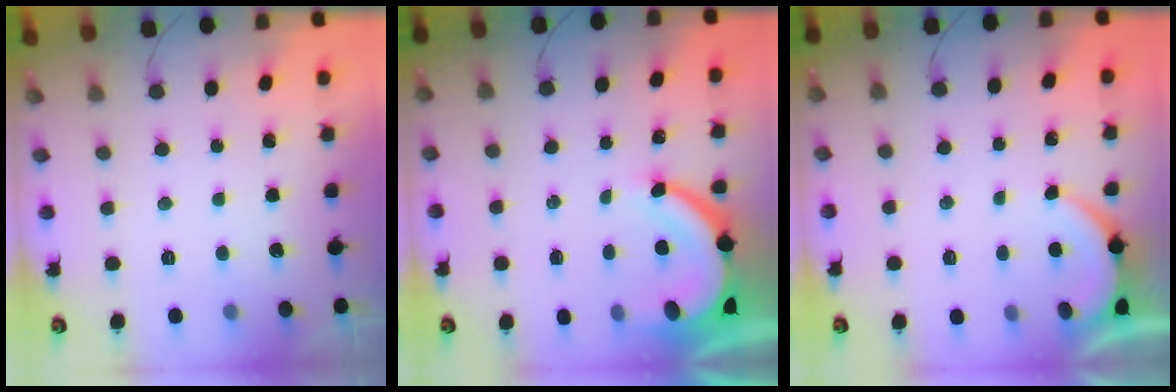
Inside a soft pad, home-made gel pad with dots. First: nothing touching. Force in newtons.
{"total": 7.5, "press": 7.4, "slide": 1.0}
{"total": 1.7, "press": 1.6, "slide": 0.4}